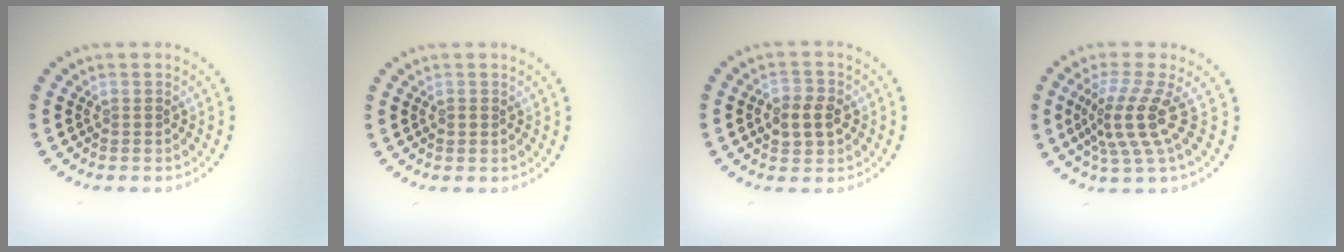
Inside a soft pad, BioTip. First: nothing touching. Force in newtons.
{"total": 0.7, "press": 0.7, "slide": 0.1}
{"total": 2.9, "press": 2.8, "slide": 0.2}
{"total": 4.1, "press": 2.8, "slide": 2.9}